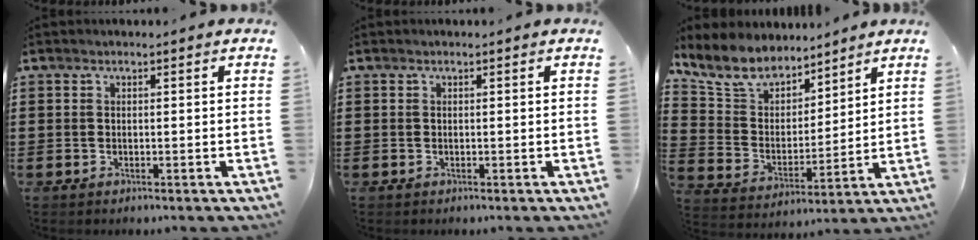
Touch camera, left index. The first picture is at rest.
{"total": 0.0}
{"total": 8.1, "force": [7.3, 3.3, 1.4], "torque": [-0.073, -0.044, 0.133]}